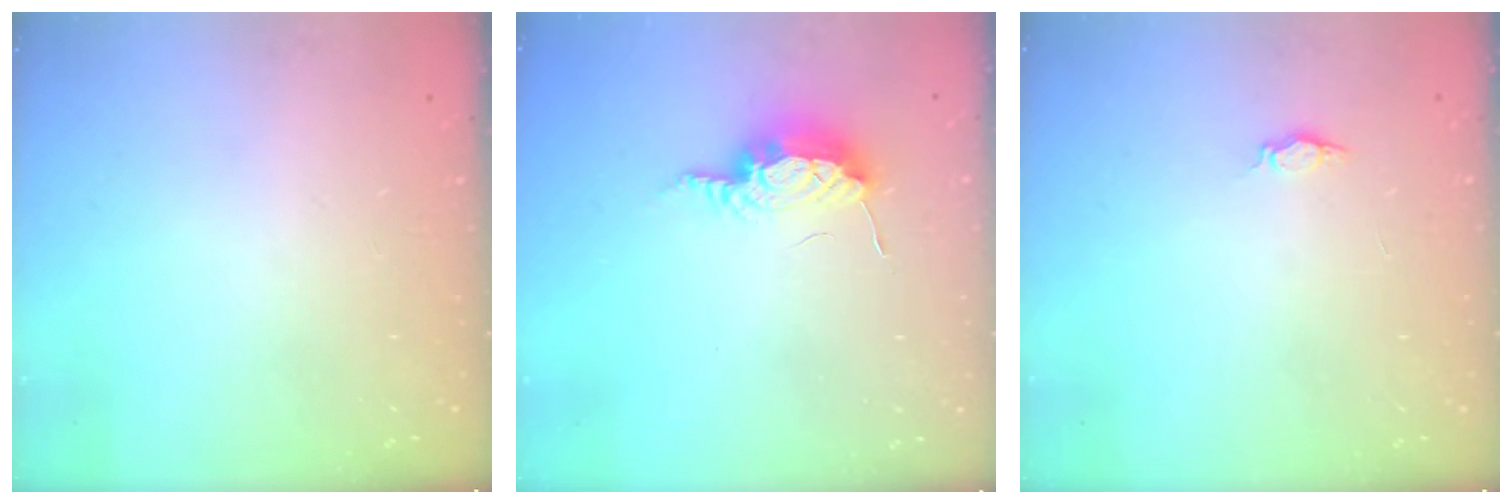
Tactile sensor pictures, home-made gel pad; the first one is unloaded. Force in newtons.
{"total": 8.2, "press": 8.2, "slide": 0.8}
{"total": 3.4, "press": 3.4, "slide": 0.3}